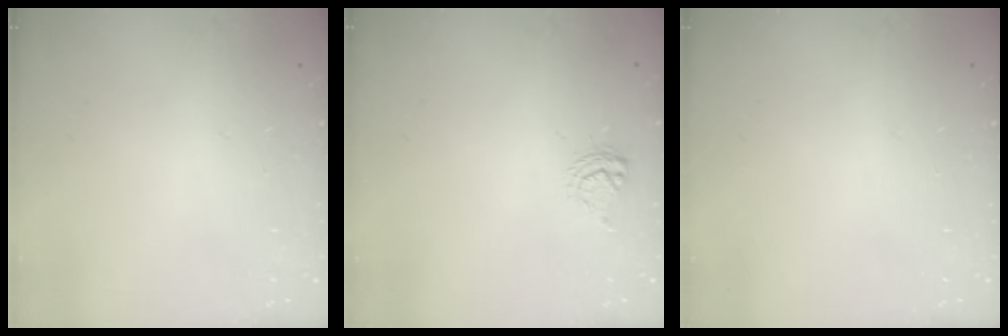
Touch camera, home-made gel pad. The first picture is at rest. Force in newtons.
{"total": 5.0, "press": 4.9, "slide": 0.6}
{"total": 0.0}